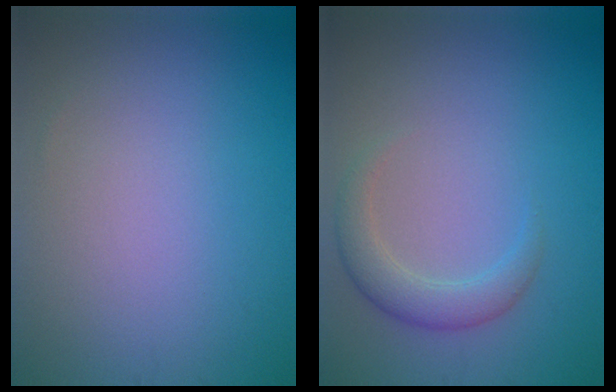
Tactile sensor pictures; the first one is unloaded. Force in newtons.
{"total": 2.6, "press": 2.6, "slide": 0.2}